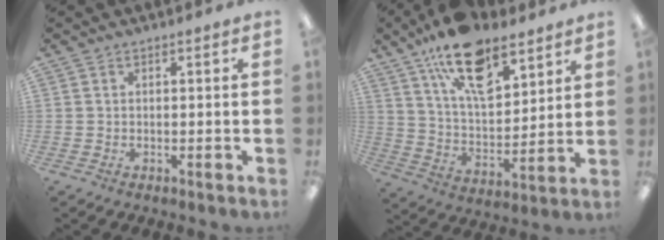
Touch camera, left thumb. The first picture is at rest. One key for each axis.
{"total": 18.4, "fx": 12.1, "fy": 8.5, "fz": 10.9, "tx": -0.182, "ty": -0.059, "tz": 0.212}